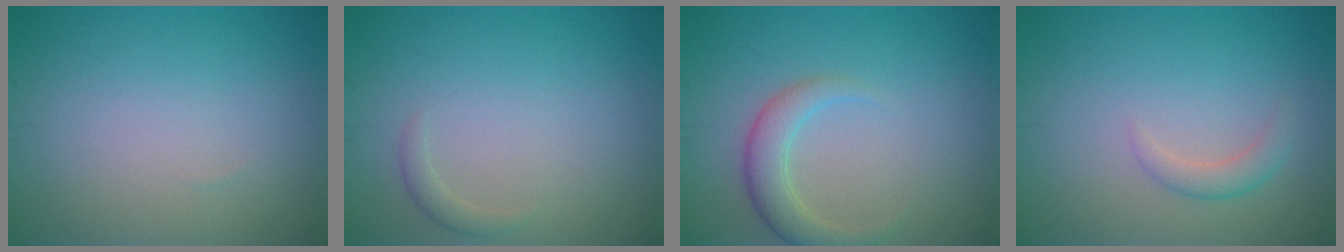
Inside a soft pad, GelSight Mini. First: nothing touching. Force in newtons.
{"total": 1.0, "press": 1.0, "slide": 0.0}
{"total": 3.2, "press": 3.1, "slide": 0.2}
{"total": 1.6, "press": 1.6, "slide": 0.1}